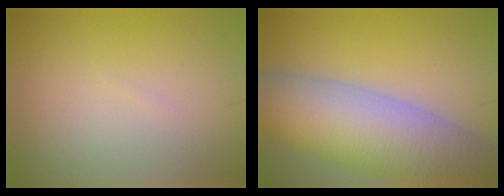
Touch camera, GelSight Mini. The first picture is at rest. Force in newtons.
{"total": 11.7, "press": 11.7, "slide": 0.7}